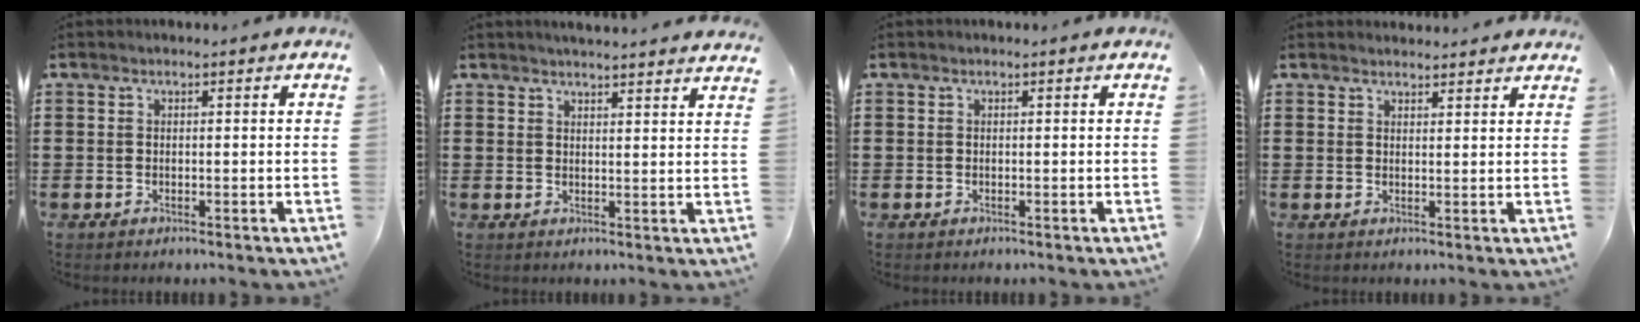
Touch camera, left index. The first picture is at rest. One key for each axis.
{"total": 2.7, "fx": 2.7, "fy": -0.5, "fz": 0.0, "tx": -0.008, "ty": -0.012, "tz": 0.049}
{"total": 0.0}
{"total": 1.9, "fx": 1.9, "fy": 0.1, "fz": -0.1, "tx": -0.004, "ty": -0.002, "tz": 0.038}